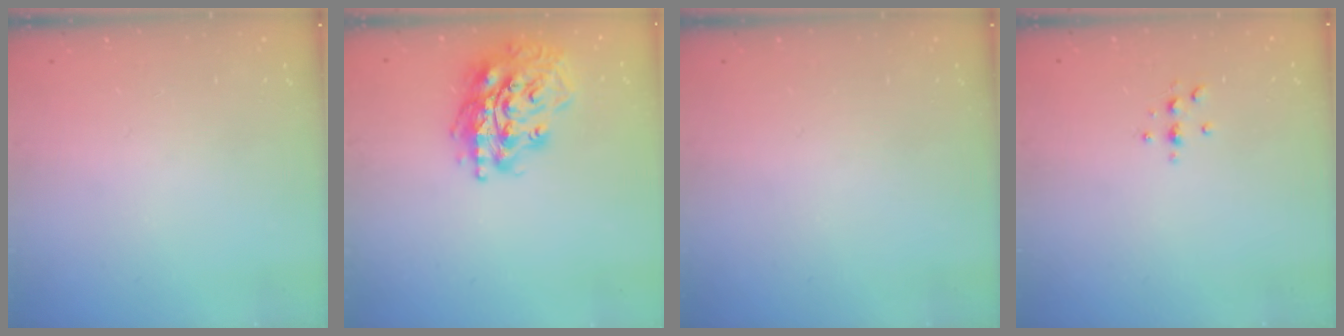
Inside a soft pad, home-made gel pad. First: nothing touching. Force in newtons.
{"total": 18.0, "press": 17.9, "slide": 2.1}
{"total": 0.0}
{"total": 3.1, "press": 3.1, "slide": 0.5}